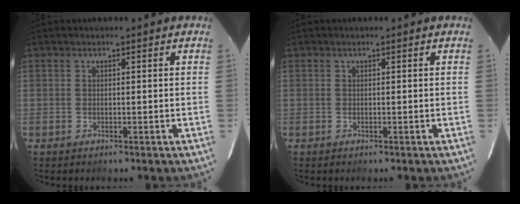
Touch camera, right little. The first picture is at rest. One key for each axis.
{"total": 0.0}